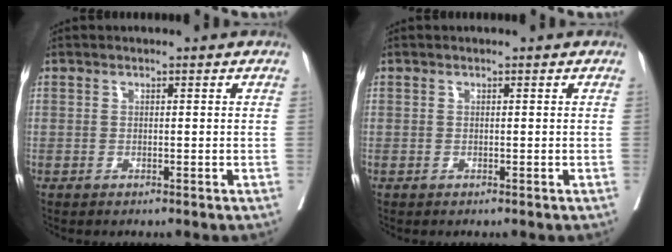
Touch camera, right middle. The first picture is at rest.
{"total": 0.0}